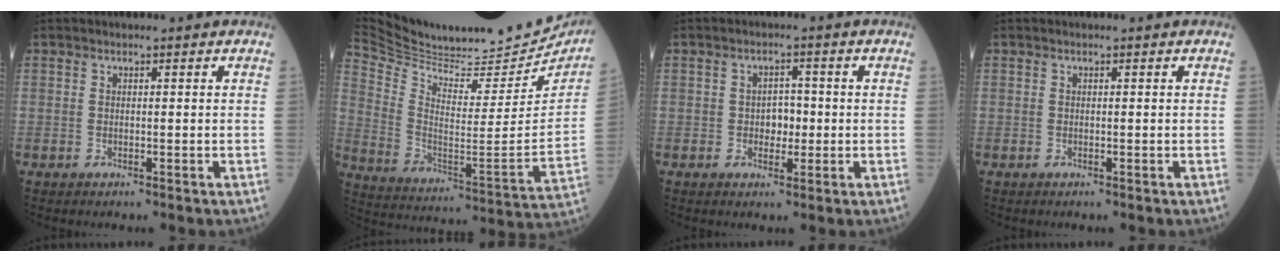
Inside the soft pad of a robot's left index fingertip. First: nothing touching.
{"total": 29.9, "force": [26.9, 6.8, 11.1], "torque": [-0.211, -0.067, 0.382]}
{"total": 3.0, "force": [-0.3, 2.1, 2.2], "torque": [-0.030, 0.006, -0.004]}
{"total": 0.0}